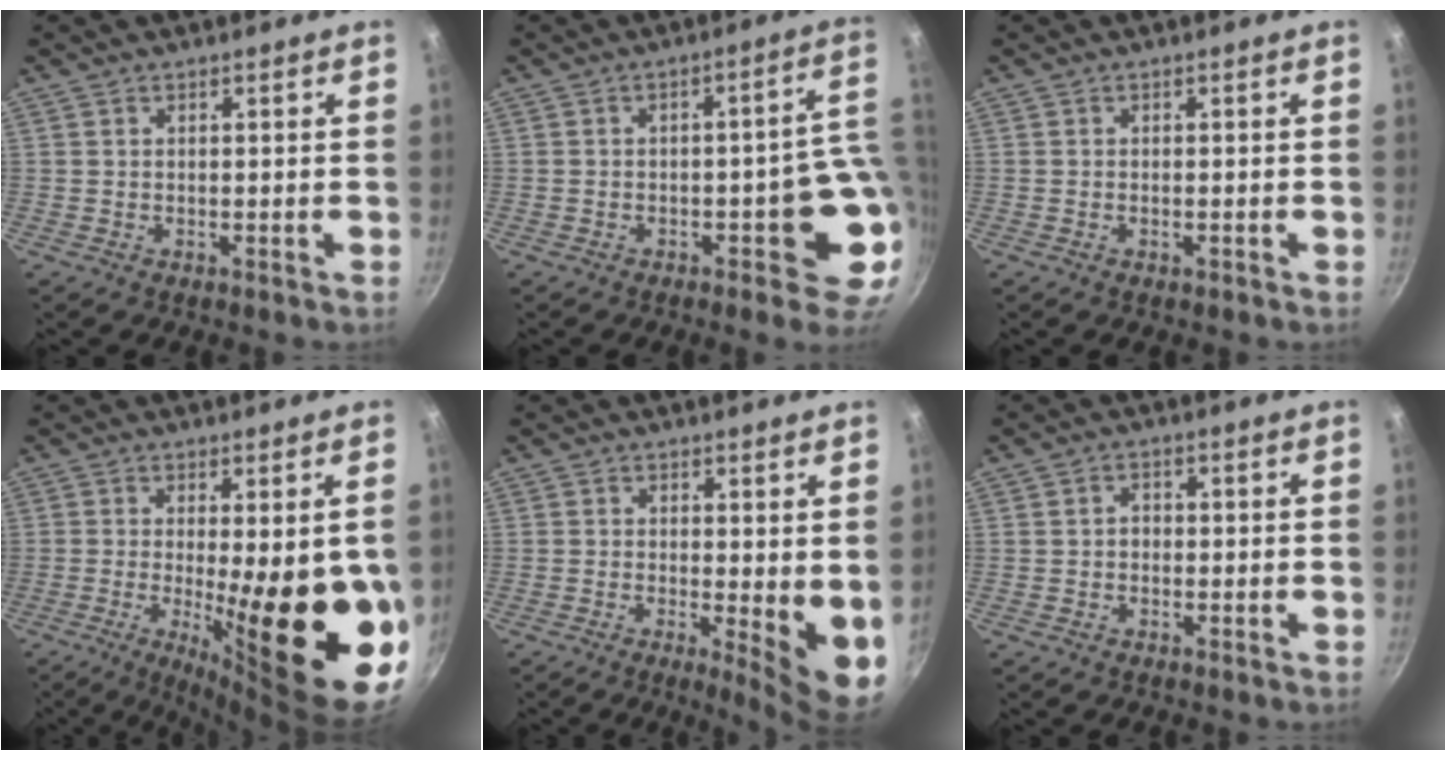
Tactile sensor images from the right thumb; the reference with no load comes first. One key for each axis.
{"total": 9.5, "fx": -1.3, "fy": 3.6, "fz": 8.7, "tx": -0.059, "ty": 0.022, "tz": -0.014}
{"total": 0.7, "fx": -0.3, "fy": 0.3, "fz": 0.5, "tx": -0.009, "ty": 0.003, "tz": -0.006}
{"total": 22.2, "fx": -2.5, "fy": 6.9, "fz": 20.9, "tx": -0.255, "ty": -0.040, "tz": -0.017}
{"total": 8.1, "fx": -0.3, "fy": 2.3, "fz": 7.8, "tx": -0.093, "ty": -0.020, "tz": 0.000}
{"total": 1.6, "fx": -0.3, "fy": 1.4, "fz": 0.9, "tx": -0.009, "ty": 0.007, "tz": -0.006}